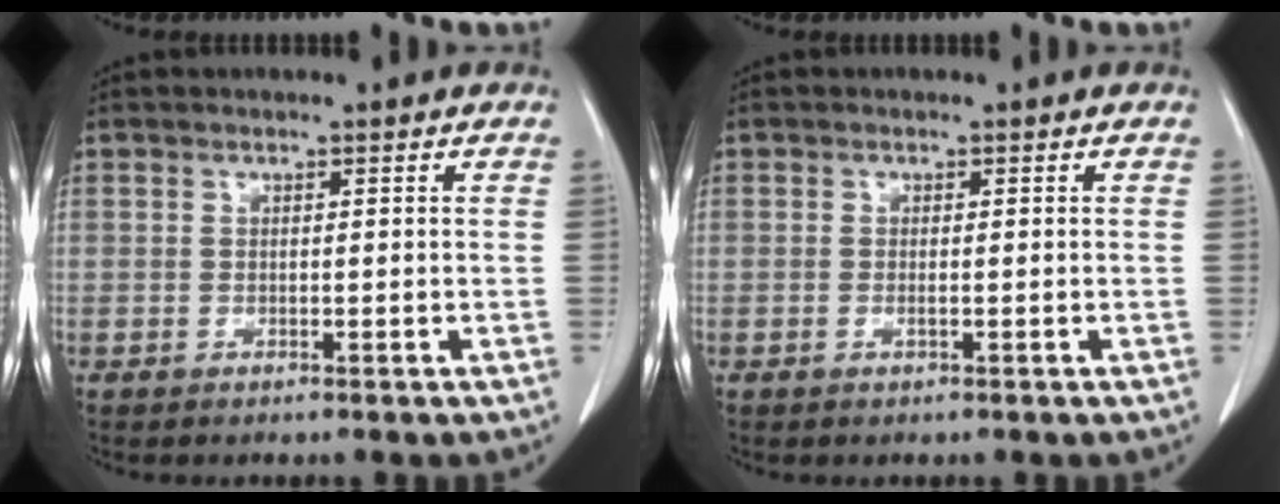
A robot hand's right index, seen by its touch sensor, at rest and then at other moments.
{"total": 0.5, "force": [-0.1, 0.0, 0.5], "torque": [-0.012, -0.002, -0.003]}